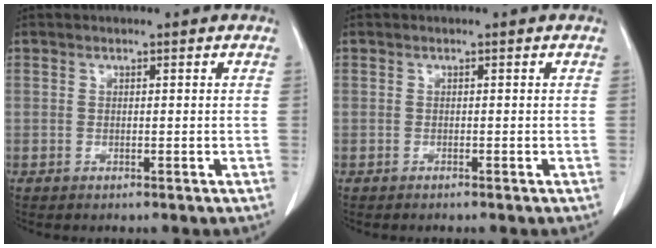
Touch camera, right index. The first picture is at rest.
{"total": 0.0}